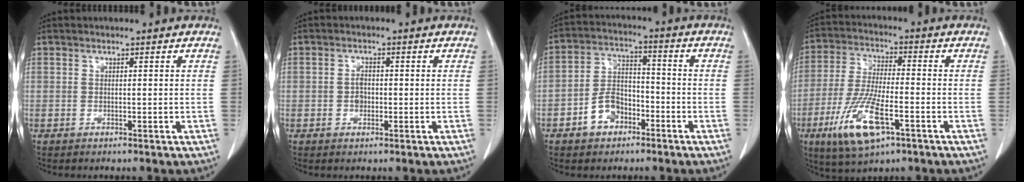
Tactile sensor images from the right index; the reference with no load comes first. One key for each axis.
{"total": 1.9, "fx": -0.4, "fy": 1.4, "fz": 1.3, "tx": -0.020, "ty": 0.004, "tz": -0.007}
{"total": 7.0, "fx": -3.5, "fy": 5.0, "fz": 3.4, "tx": -0.072, "ty": 0.022, "tz": -0.059}
{"total": 12.3, "fx": -5.5, "fy": 3.2, "fz": 10.6, "tx": -0.220, "ty": -0.019, "tz": -0.095}